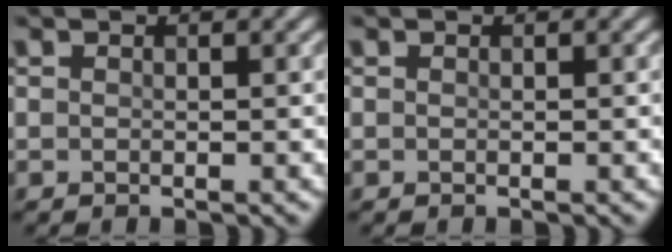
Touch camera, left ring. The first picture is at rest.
{"total": 0.0}